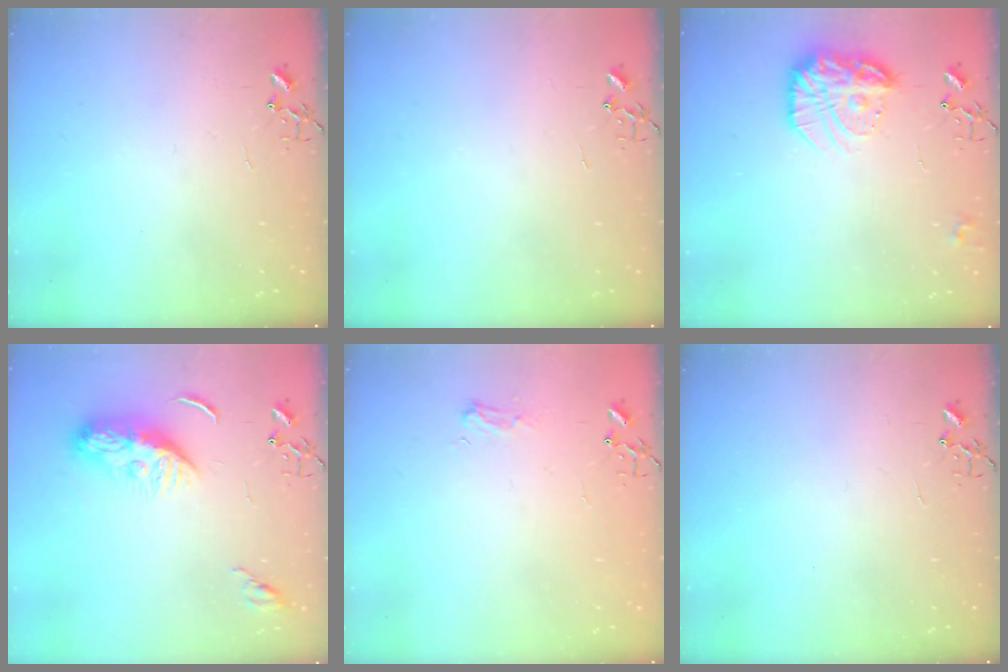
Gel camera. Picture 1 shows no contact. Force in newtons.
{"total": 0.0}
{"total": 17.5, "press": 17.5, "slide": 1.4}
{"total": 10.3, "press": 10.2, "slide": 0.9}
{"total": 6.6, "press": 6.6, "slide": 0.5}
{"total": 0.0}